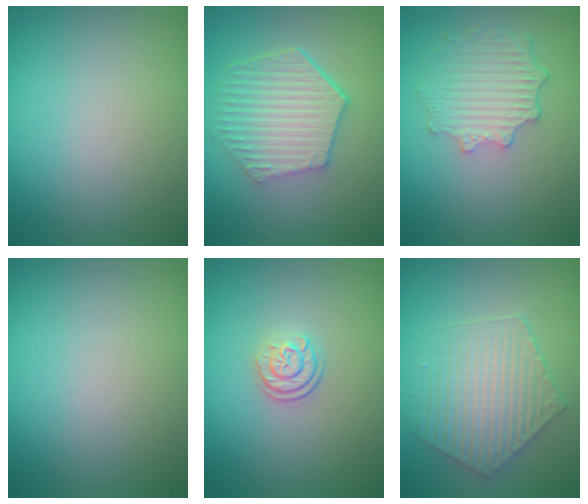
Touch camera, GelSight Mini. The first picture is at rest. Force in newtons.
{"total": 6.1, "press": 4.6, "slide": 4.1}
{"total": 4.2, "press": 3.5, "slide": 2.4}
{"total": 0.0}
{"total": 2.4, "press": 1.7, "slide": 1.7}
{"total": 4.5, "press": 4.1, "slide": 2.0}